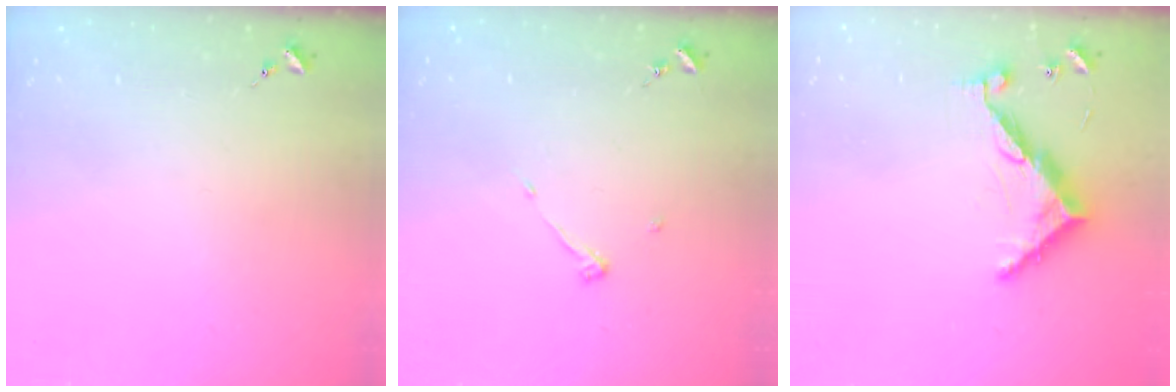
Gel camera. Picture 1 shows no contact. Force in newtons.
{"total": 3.6, "press": 3.6, "slide": 0.4}
{"total": 9.3, "press": 9.3, "slide": 0.3}